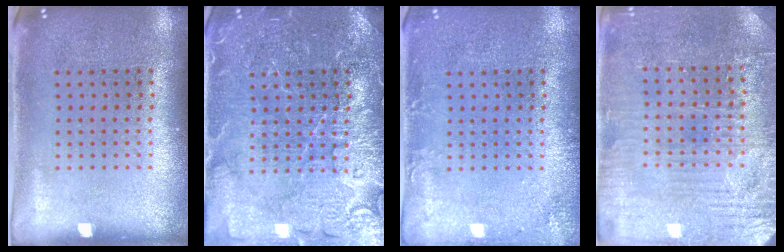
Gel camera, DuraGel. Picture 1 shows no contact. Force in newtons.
{"total": 4.1, "press": 4.1, "slide": 0.6}
{"total": 1.6, "press": 1.6, "slide": 0.1}
{"total": 3.4, "press": 3.4, "slide": 0.5}